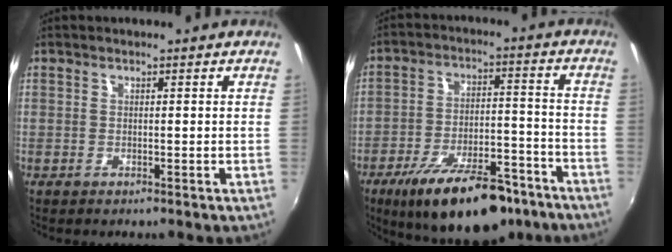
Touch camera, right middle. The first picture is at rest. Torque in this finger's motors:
{"motor_torque": [1.44, -0.69, 0.47, 0.21]}